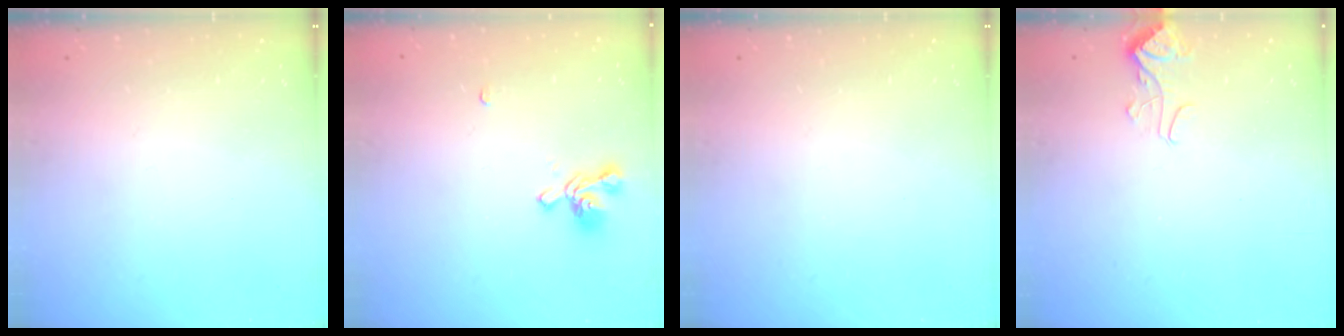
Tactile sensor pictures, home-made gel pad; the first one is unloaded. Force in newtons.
{"total": 1.0, "press": 0.2, "slide": 1.0}
{"total": 0.0}
{"total": 2.1, "press": 2.1, "slide": 0.5}